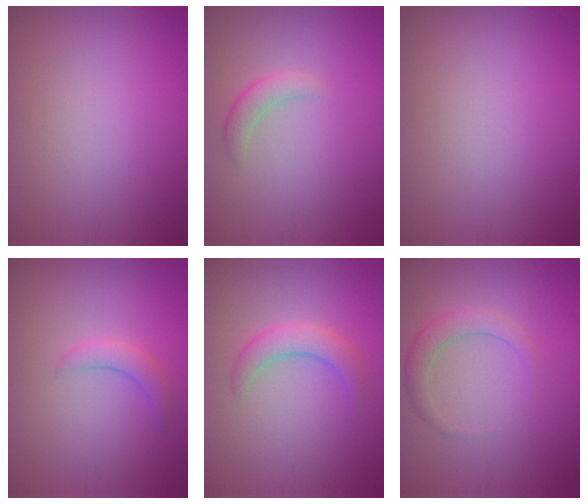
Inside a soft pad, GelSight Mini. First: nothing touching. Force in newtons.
{"total": 1.7, "press": 1.7, "slide": 0.1}
{"total": 0.0}
{"total": 1.8, "press": 1.8, "slide": 0.1}
{"total": 2.7, "press": 2.7, "slide": 0.2}
{"total": 2.3, "press": 2.3, "slide": 0.1}